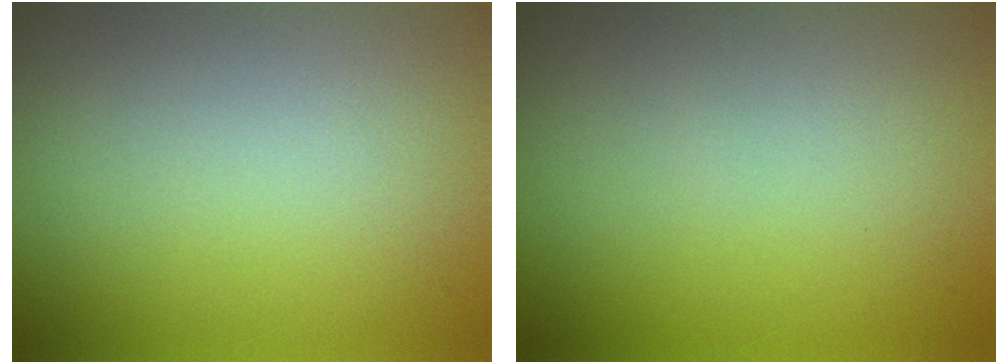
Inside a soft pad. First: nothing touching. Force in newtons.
{"total": 0.0}